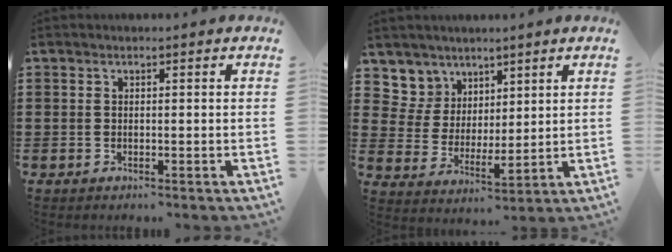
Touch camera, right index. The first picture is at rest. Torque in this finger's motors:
{"motor_torque": [-0.22, 0.34, 0.07, -0.01]}